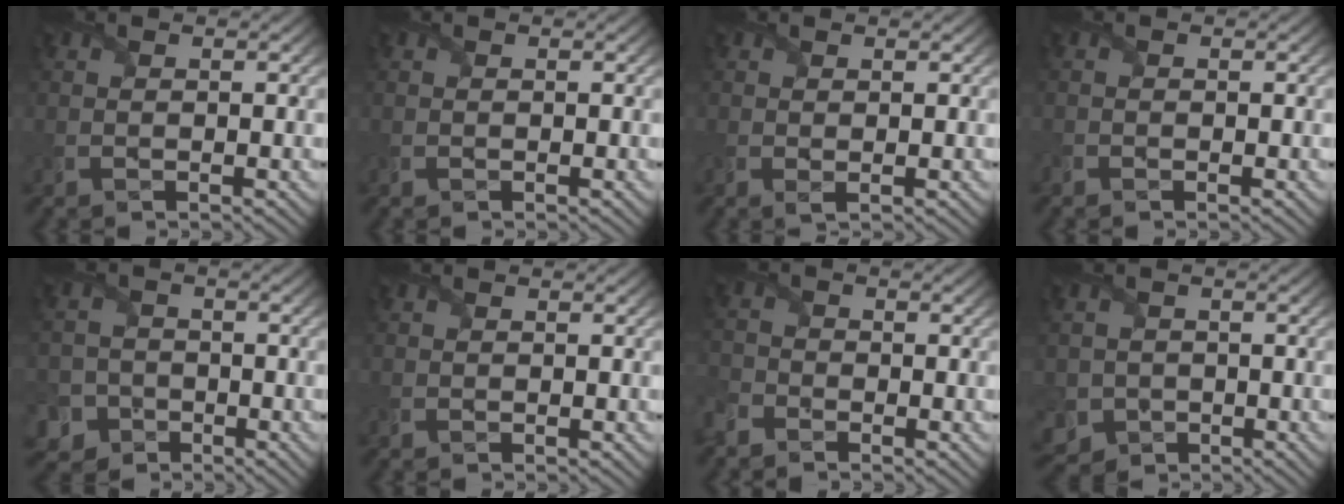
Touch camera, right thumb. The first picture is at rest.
{"total": 0.0}
{"total": 0.9, "force": [0.2, 0.3, 0.8], "torque": [-0.020, -0.001, 0.004]}
{"total": 0.5, "force": [-0.5, 0.2, 0.0], "torque": [-0.001, -0.005, -0.009]}
{"total": 6.2, "force": [-3.4, 5.0, 1.0], "torque": [-0.028, -0.013, -0.082]}
{"total": 0.0}
{"total": 3.2, "force": [-2.6, 1.6, 0.8], "torque": [-0.027, -0.009, -0.070]}
{"total": 4.3, "force": [-1.4, 3.9, 1.1], "torque": [-0.033, -0.017, -0.031]}